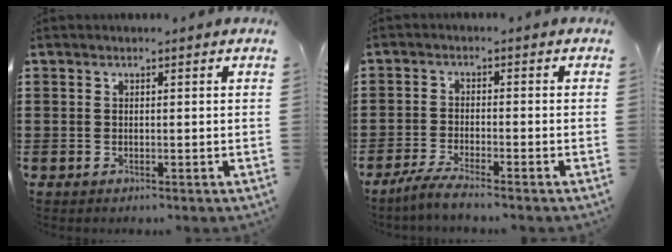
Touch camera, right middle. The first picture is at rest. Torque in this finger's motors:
{"motor_torque": [2.14, 0.00, 0.08, 0.07]}